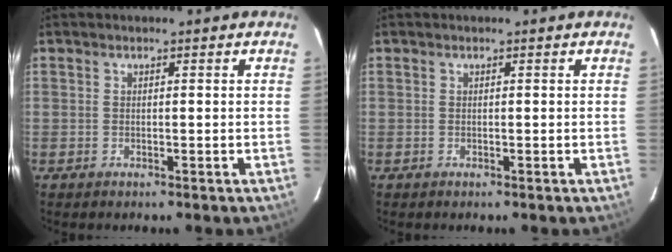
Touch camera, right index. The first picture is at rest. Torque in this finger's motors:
{"motor_torque": [0.00, 0.00, -0.02, 0.00]}